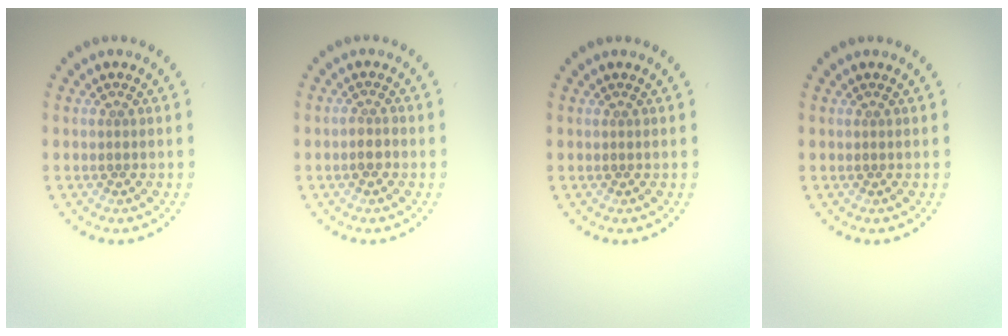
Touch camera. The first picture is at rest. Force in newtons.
{"total": 1.4, "press": 1.2, "slide": 0.7}
{"total": 0.0}
{"total": 0.0}